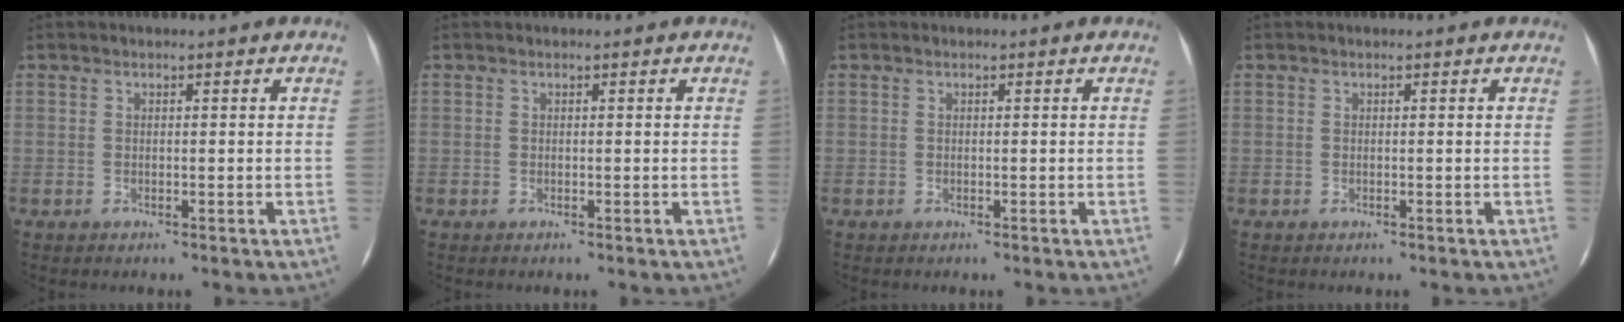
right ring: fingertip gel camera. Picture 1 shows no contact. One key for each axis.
{"total": 0.0}
{"total": 0.0}
{"total": 0.0}